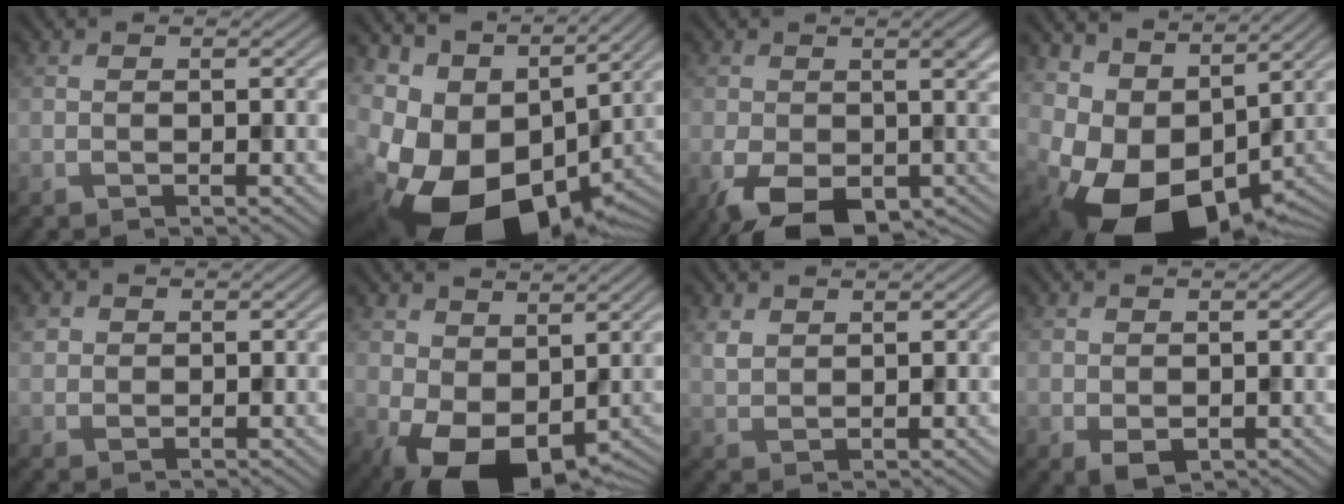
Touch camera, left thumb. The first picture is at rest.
{"total": 18.0, "force": [-4.3, 11.7, 12.9], "torque": [-0.256, -0.040, -0.042]}
{"total": 10.5, "force": [-2.8, 5.9, 8.2], "torque": [-0.133, -0.037, -0.027]}
{"total": 13.6, "force": [-0.6, 9.4, 9.9], "torque": [-0.184, -0.035, 0.029]}
{"total": 1.8, "force": [0.7, 1.6, 0.5], "torque": [-0.015, -0.001, 0.013]}
{"total": 9.7, "force": [0.5, 6.1, 7.5], "torque": [-0.138, -0.022, 0.024]}
{"total": 2.2, "force": [1.6, 1.2, 1.0], "torque": [-0.027, -0.001, 0.038]}
{"total": 1.8, "force": [0.1, 1.4, 1.1], "torque": [-0.025, -0.005, 0.009]}